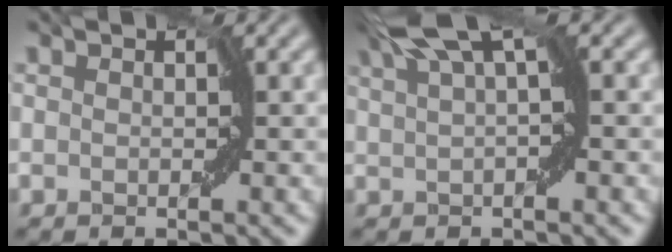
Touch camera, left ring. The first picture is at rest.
{"total": 4.1, "force": [2.3, 0.3, 3.4], "torque": [-0.059, 0.012, 0.035]}